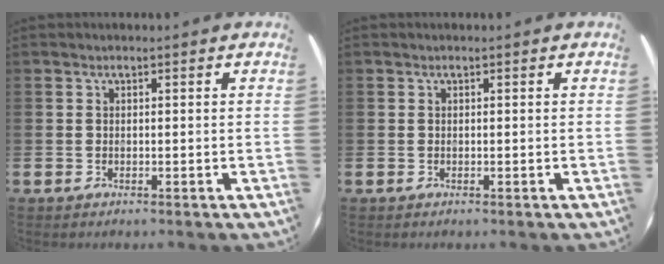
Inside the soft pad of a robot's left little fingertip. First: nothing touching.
{"total": 0.0}